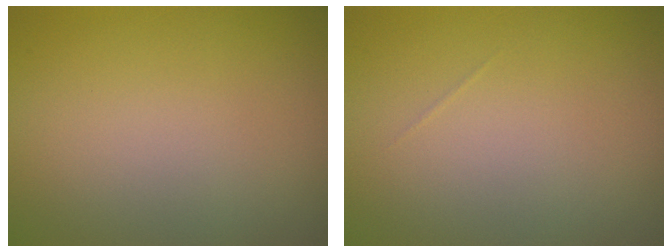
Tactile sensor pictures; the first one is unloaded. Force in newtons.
{"total": 0.0}